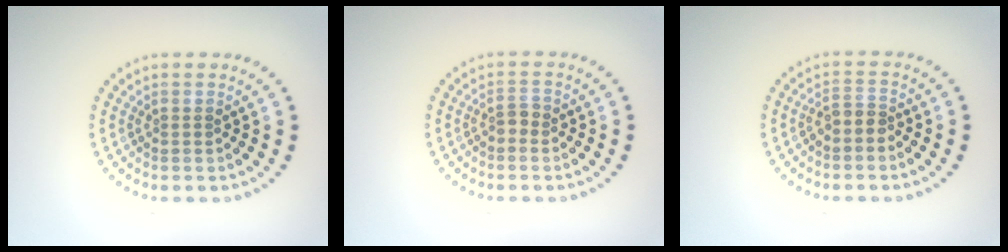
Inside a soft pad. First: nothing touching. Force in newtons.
{"total": 1.1, "press": 1.1, "slide": 0.5}
{"total": 1.8, "press": 1.4, "slide": 1.2}